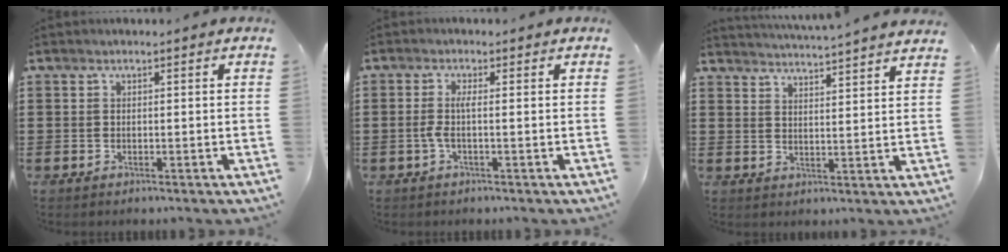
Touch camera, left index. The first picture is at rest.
{"total": 2.6, "force": [-0.5, 0.1, 2.5], "torque": [-0.062, -0.006, -0.015]}
{"total": 4.0, "force": [3.9, -1.0, 0.3], "torque": [-0.021, -0.026, 0.067]}